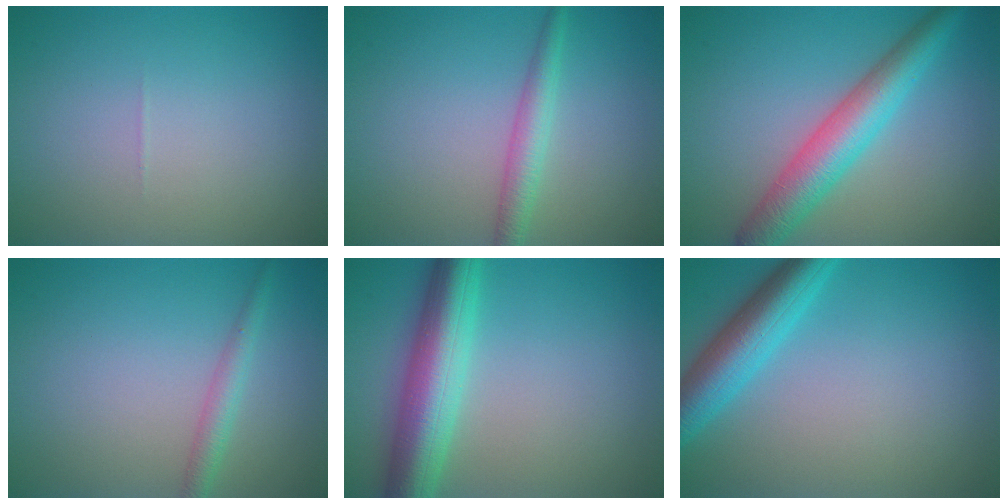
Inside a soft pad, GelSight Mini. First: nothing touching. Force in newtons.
{"total": 2.5, "press": 2.5, "slide": 0.1}
{"total": 5.6, "press": 5.6, "slide": 0.1}
{"total": 1.9, "press": 1.9, "slide": 0.0}
{"total": 7.3, "press": 7.3, "slide": 0.2}
{"total": 5.3, "press": 5.3, "slide": 0.2}